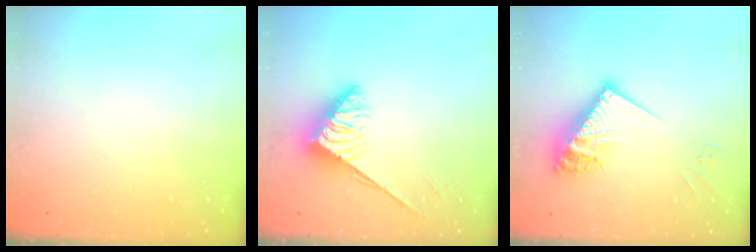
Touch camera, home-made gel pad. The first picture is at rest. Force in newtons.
{"total": 3.9, "press": 3.8, "slide": 0.6}
{"total": 15.1, "press": 15.1, "slide": 1.2}